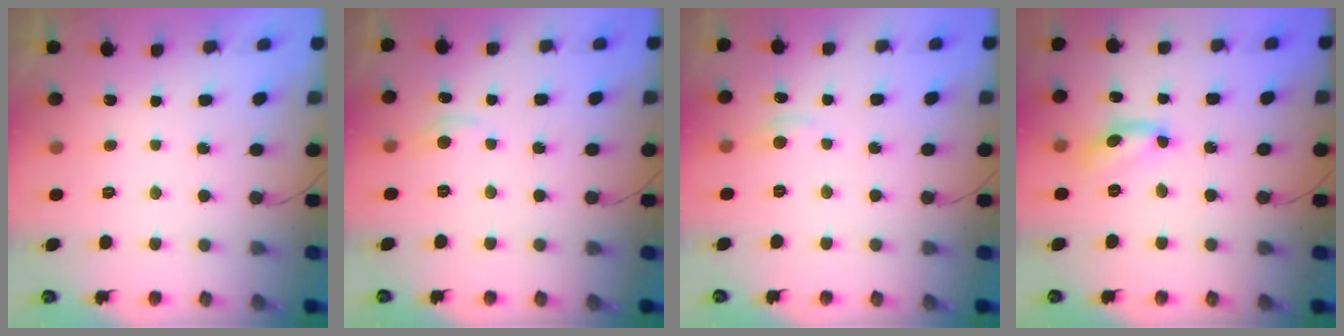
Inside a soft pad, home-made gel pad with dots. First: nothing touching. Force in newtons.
{"total": 3.2, "press": 3.1, "slide": 0.5}
{"total": 2.8, "press": 2.8, "slide": 0.4}
{"total": 8.4, "press": 8.4, "slide": 0.7}